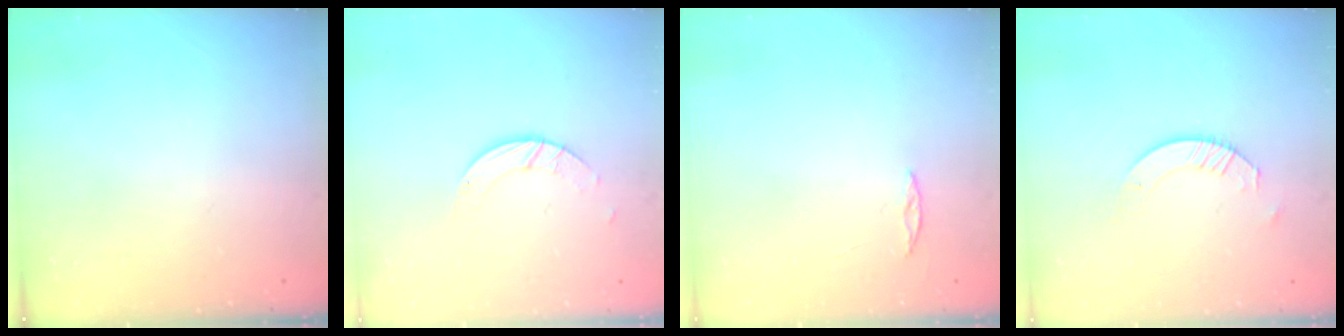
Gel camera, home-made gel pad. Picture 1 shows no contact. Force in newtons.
{"total": 3.6, "press": 3.6, "slide": 0.2}
{"total": 2.0, "press": 2.0, "slide": 0.2}
{"total": 4.1, "press": 4.1, "slide": 0.4}